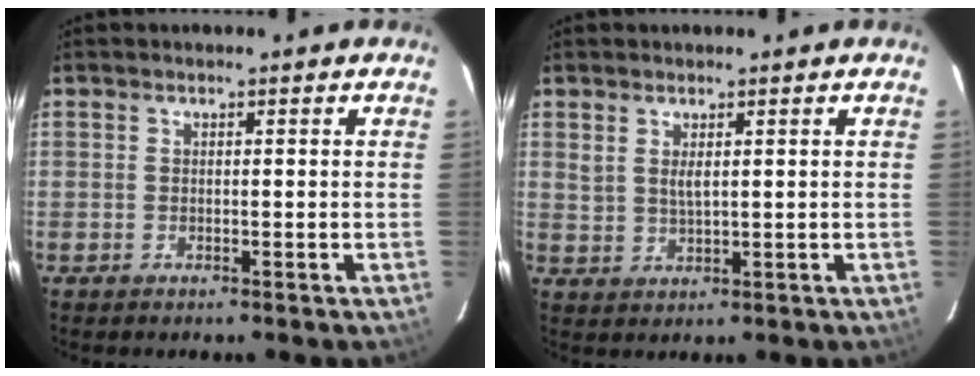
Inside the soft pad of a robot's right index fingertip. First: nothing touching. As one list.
[{"total": 2.6, "force": [1.1, 1.1, 2.0], "torque": [-0.035, 0.000, 0.024]}]